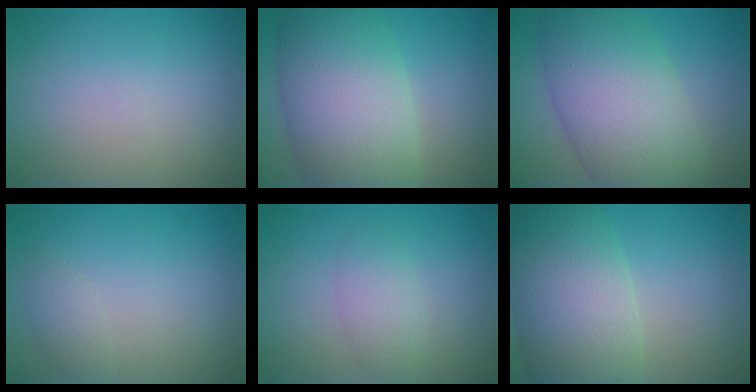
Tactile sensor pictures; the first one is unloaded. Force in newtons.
{"total": 11.7, "press": 11.7, "slide": 0.8}
{"total": 11.0, "press": 11.0, "slide": 0.3}
{"total": 1.2, "press": 1.2, "slide": 0.1}
{"total": 2.1, "press": 2.1, "slide": 0.1}
{"total": 10.1, "press": 10.1, "slide": 0.5}